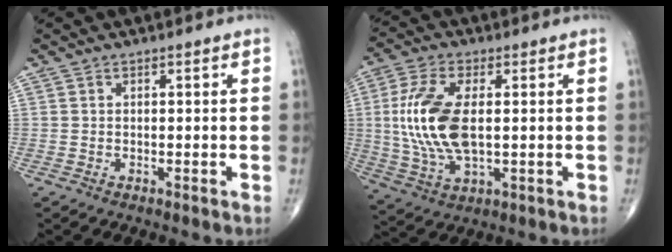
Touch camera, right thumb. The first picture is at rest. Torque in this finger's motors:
{"motor_torque": [0.08, 0.53, 1.24, 0.24, 0.20]}